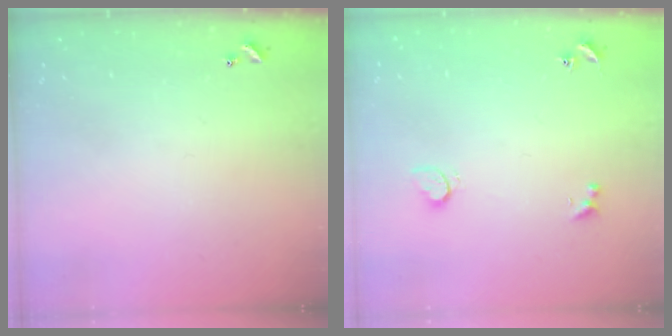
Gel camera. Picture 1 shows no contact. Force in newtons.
{"total": 1.5, "press": 1.4, "slide": 0.6}